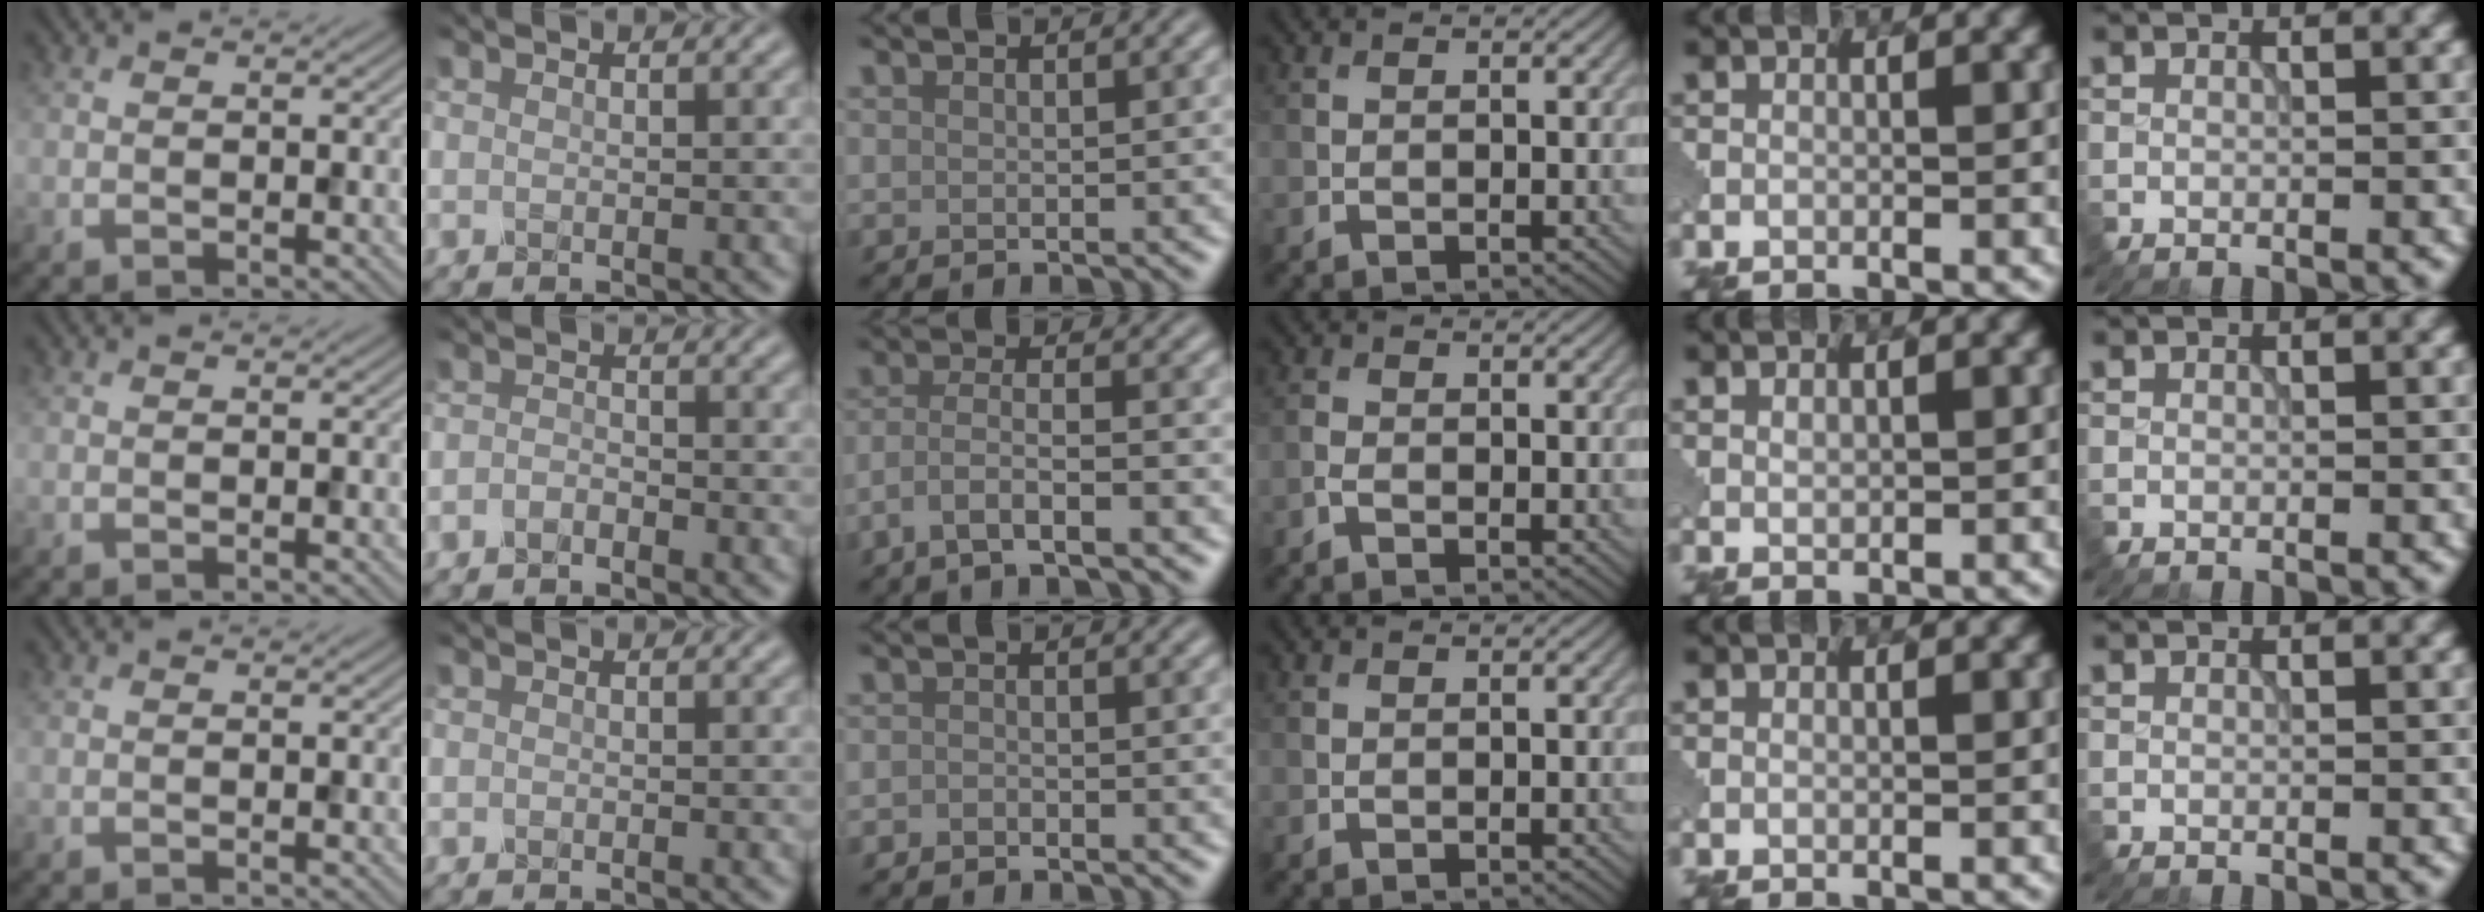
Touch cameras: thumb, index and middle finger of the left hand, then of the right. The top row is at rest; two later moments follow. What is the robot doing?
{"motion": "insert", "object": "pin"}